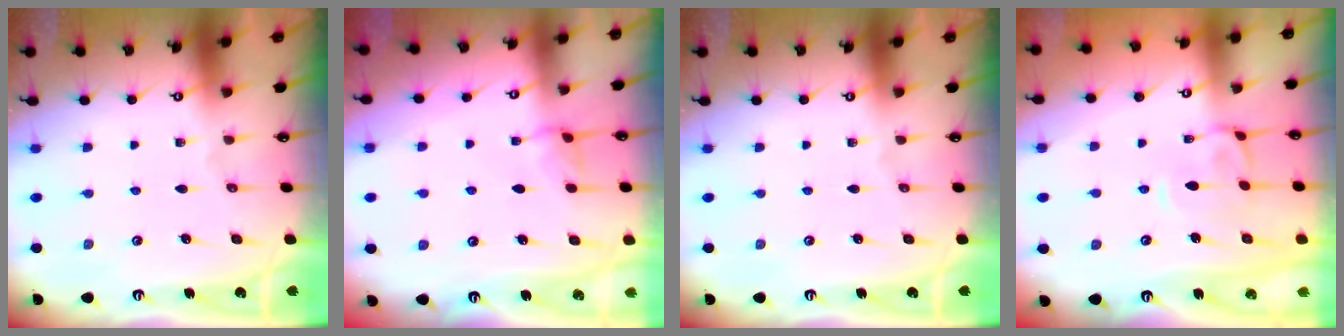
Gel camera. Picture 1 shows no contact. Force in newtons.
{"total": 2.7, "press": 2.7, "slide": 0.2}
{"total": 0.0}
{"total": 0.9, "press": 0.3, "slide": 0.8}